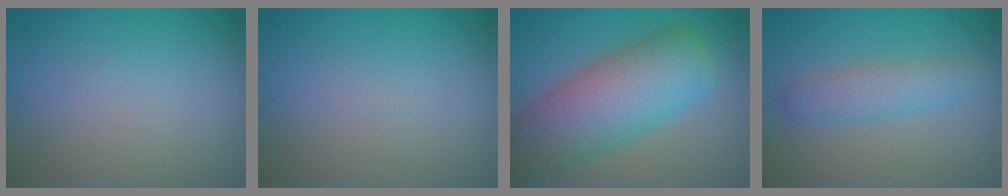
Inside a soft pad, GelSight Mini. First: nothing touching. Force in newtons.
{"total": 0.0}
{"total": 10.6, "press": 10.6, "slide": 0.5}
{"total": 3.0, "press": 3.0, "slide": 0.1}